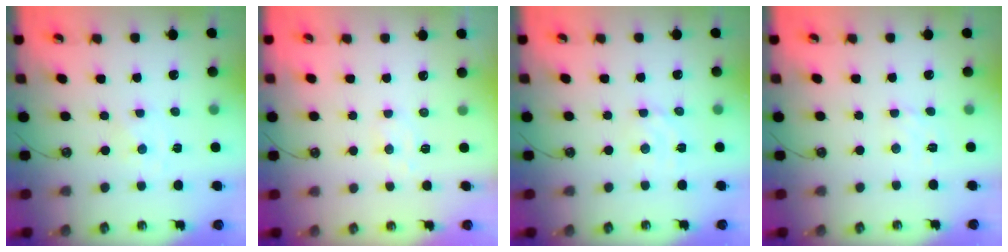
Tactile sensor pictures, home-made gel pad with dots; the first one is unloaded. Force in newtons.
{"total": 6.6, "press": 6.6, "slide": 0.9}
{"total": 3.3, "press": 3.3, "slide": 0.3}
{"total": 2.6, "press": 2.5, "slide": 0.7}